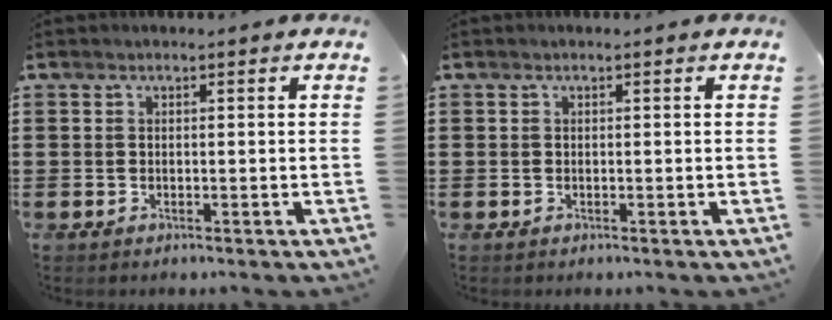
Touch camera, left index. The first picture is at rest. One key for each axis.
{"total": 0.0}